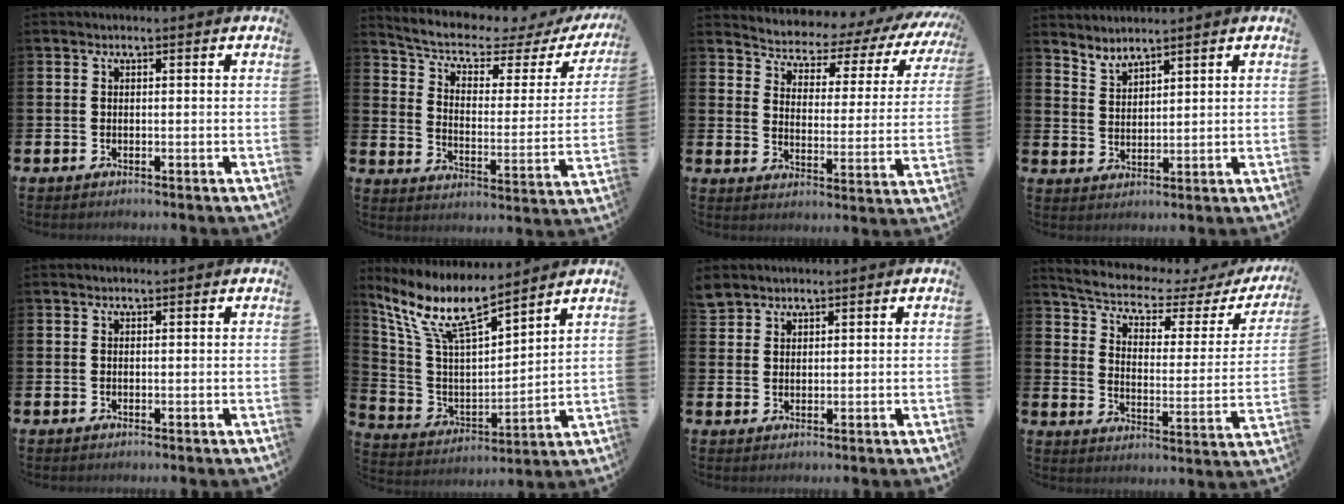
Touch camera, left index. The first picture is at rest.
{"total": 5.8, "force": [4.6, 2.0, 3.0], "torque": [-0.088, -0.034, 0.073]}
{"total": 4.1, "force": [3.8, 1.6, 0.4], "torque": [-0.032, -0.043, 0.054]}
{"total": 3.1, "force": [3.1, -0.1, -0.2], "torque": [-0.011, -0.017, 0.059]}
{"total": 0.0}
{"total": 10.5, "force": [8.7, 2.2, 5.5], "torque": [-0.147, -0.048, 0.151]}
{"total": 2.8, "force": [2.7, 0.9, -0.1], "torque": [0.003, -0.010, 0.050]}
{"total": 5.6, "force": [4.7, 1.6, 2.8], "torque": [-0.083, -0.037, 0.074]}